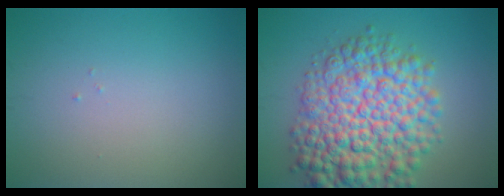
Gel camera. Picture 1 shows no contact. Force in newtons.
{"total": 10.6, "press": 10.6, "slide": 0.3}